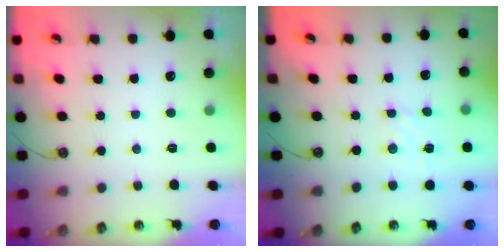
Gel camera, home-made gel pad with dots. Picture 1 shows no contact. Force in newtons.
{"total": 2.8, "press": 2.8, "slide": 0.4}